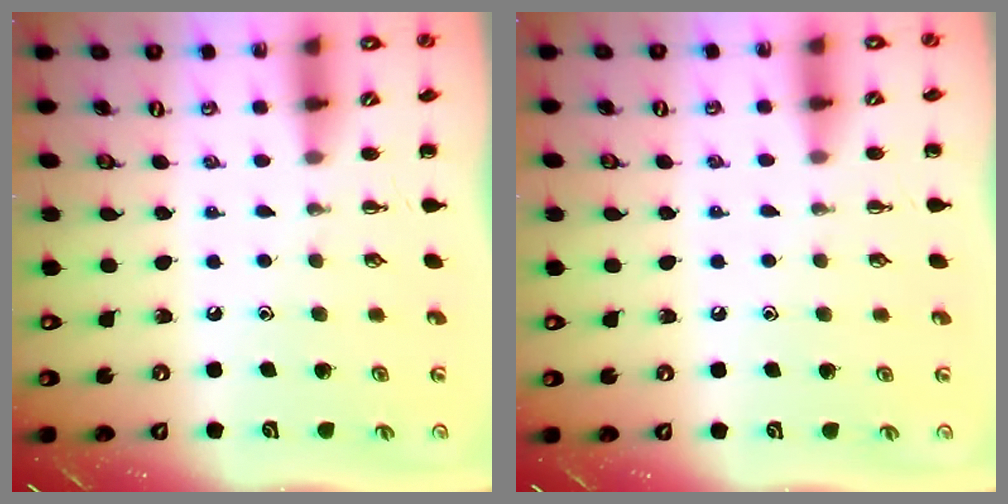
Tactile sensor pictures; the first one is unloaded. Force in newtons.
{"total": 3.0, "press": 2.8, "slide": 1.1}